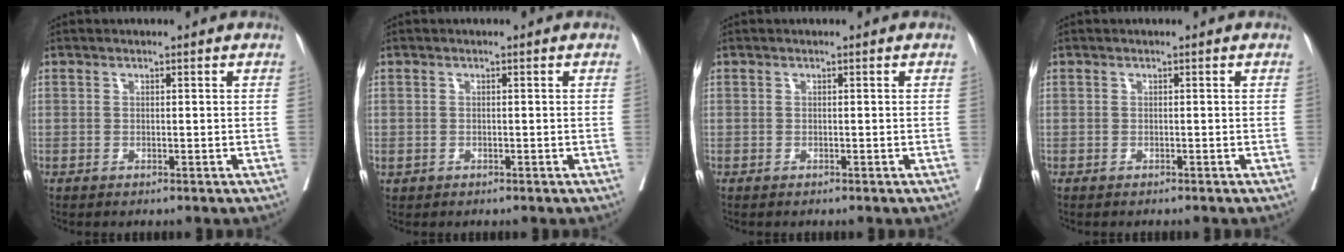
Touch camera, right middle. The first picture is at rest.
{"total": 0.8, "force": [-0.3, 0.6, 0.3], "torque": [-0.010, 0.003, -0.003]}
{"total": 0.6, "force": [-0.6, 0.1, 0.3], "torque": [0.003, 0.000, -0.011]}
{"total": 2.4, "force": [-2.1, 0.4, 1.0], "torque": [-0.015, -0.002, -0.027]}